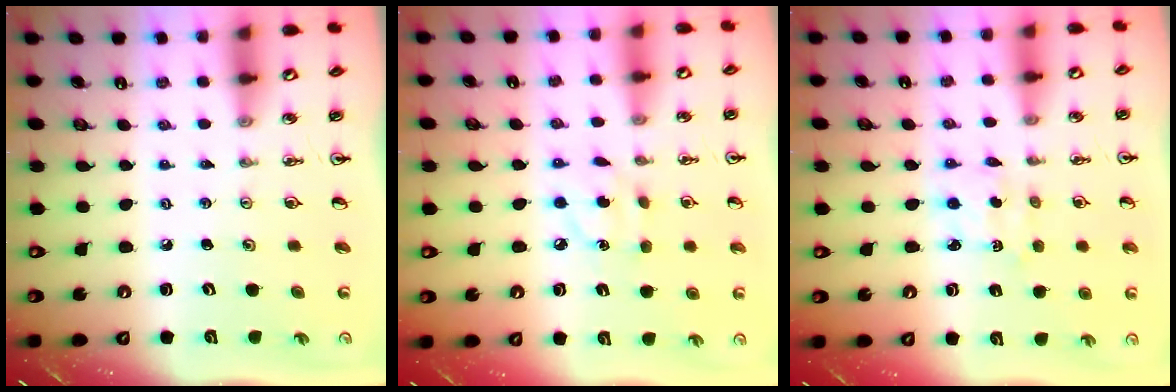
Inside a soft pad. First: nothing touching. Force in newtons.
{"total": 4.3, "press": 4.3, "slide": 0.3}
{"total": 2.3, "press": 2.3, "slide": 0.6}